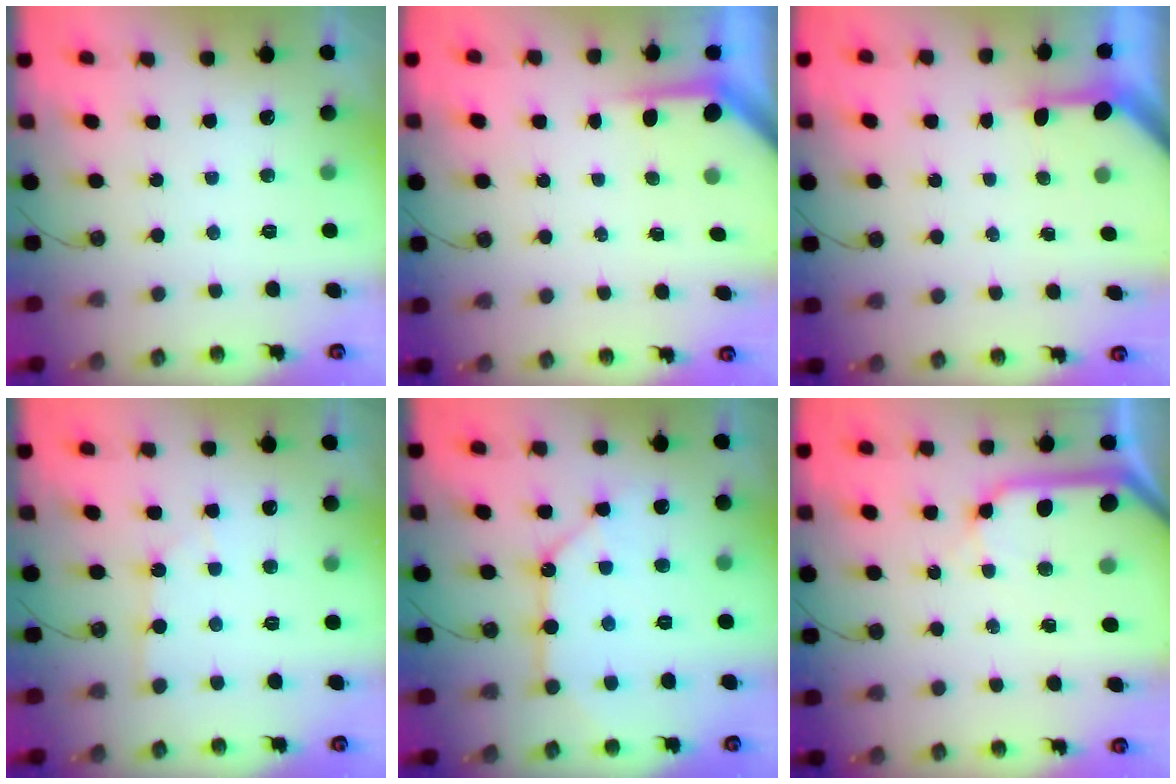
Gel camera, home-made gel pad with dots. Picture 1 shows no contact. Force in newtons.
{"total": 3.7, "press": 3.6, "slide": 0.4}
{"total": 3.2, "press": 3.2, "slide": 0.3}
{"total": 4.2, "press": 4.2, "slide": 0.5}
{"total": 11.0, "press": 11.0, "slide": 0.1}
{"total": 12.1, "press": 12.0, "slide": 1.4}